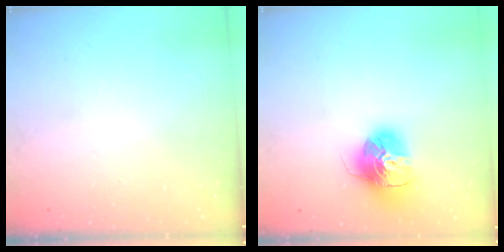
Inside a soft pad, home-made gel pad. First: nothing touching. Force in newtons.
{"total": 16.4, "press": 16.3, "slide": 1.8}